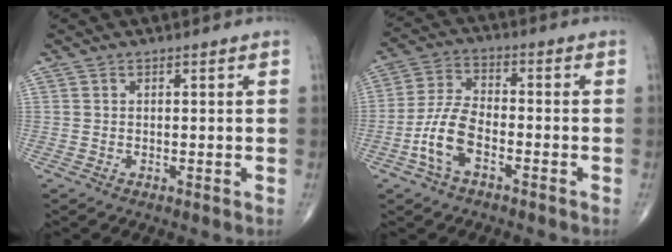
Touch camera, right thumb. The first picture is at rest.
{"total": 8.7, "force": [-3.6, 4.2, 6.7], "torque": [-0.143, 0.029, -0.075]}